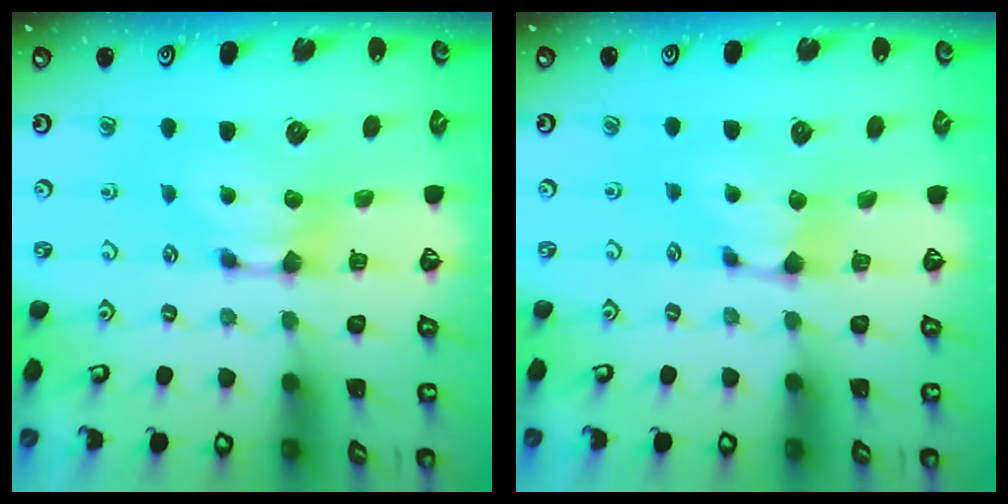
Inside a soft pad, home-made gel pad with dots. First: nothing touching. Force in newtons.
{"total": 0.9, "press": 0.6, "slide": 0.6}